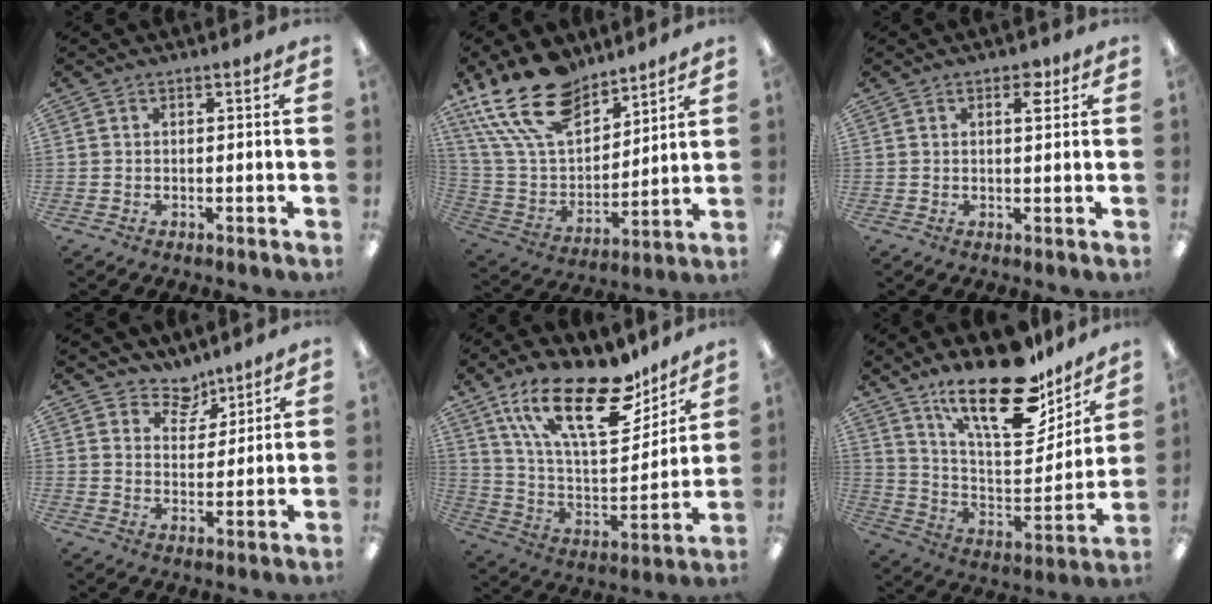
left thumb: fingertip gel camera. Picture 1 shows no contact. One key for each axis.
{"total": 21.4, "fx": 14.8, "fy": 10.8, "fz": 11.1, "tx": -0.247, "ty": -0.083, "tz": 0.270}
{"total": 3.3, "fx": 1.9, "fy": 1.5, "fz": 2.3, "tx": -0.018, "ty": -0.009, "tz": 0.026}
{"total": 6.5, "fx": 5.5, "fy": 3.4, "fz": 0.7, "tx": -0.005, "ty": -0.039, "tz": 0.098}
{"total": 24.9, "fx": 15.9, "fy": 9.7, "fz": 16.5, "tx": -0.282, "ty": -0.091, "tz": 0.274}
{"total": 25.1, "fx": 17.8, "fy": 9.5, "fz": 14.9, "tx": -0.227, "ty": -0.113, "tz": 0.305}